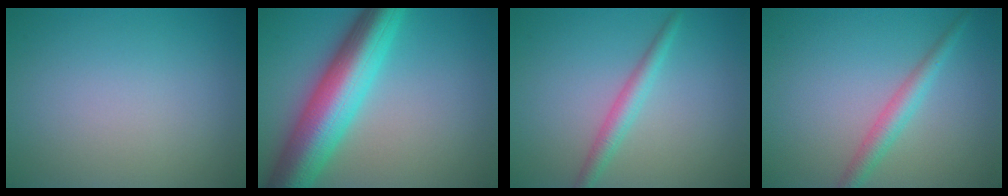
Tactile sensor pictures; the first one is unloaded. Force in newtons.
{"total": 10.2, "press": 10.2, "slide": 0.3}
{"total": 2.3, "press": 2.3, "slide": 0.0}
{"total": 2.6, "press": 2.5, "slide": 0.1}